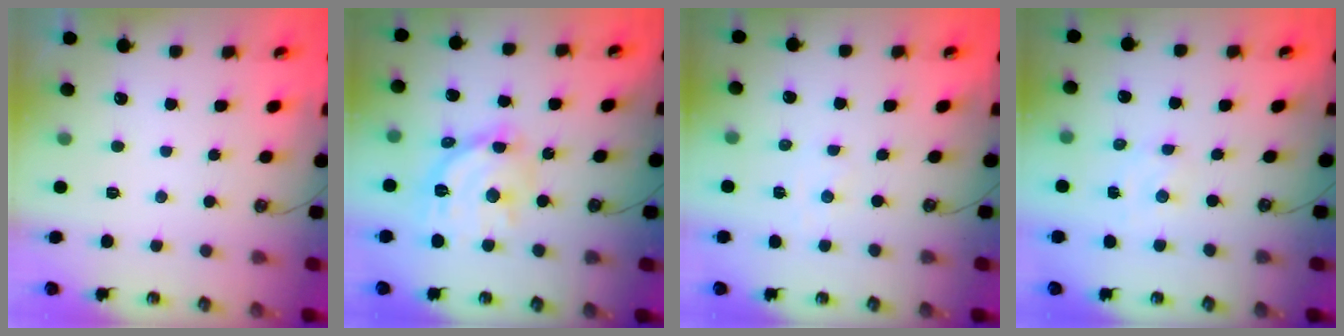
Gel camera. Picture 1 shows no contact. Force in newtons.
{"total": 15.1, "press": 15.0, "slide": 1.2}
{"total": 1.4, "press": 1.4, "slide": 0.2}
{"total": 1.7, "press": 1.6, "slide": 0.3}